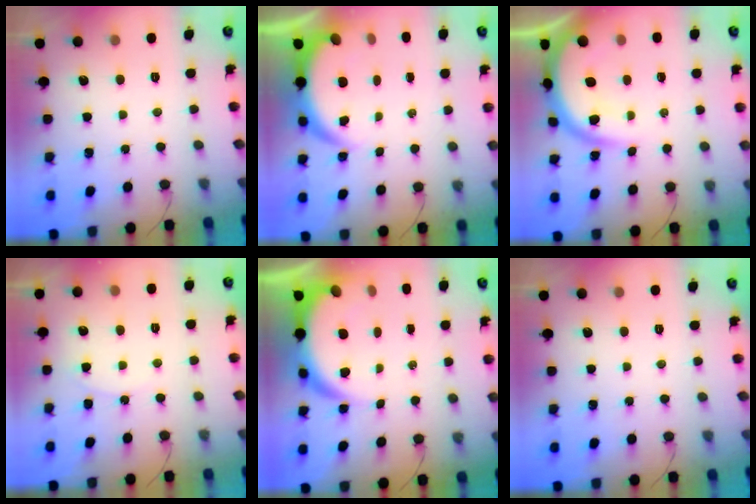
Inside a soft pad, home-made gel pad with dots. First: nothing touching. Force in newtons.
{"total": 4.7, "press": 4.7, "slide": 0.3}
{"total": 11.3, "press": 11.2, "slide": 1.2}
{"total": 4.2, "press": 4.2, "slide": 0.4}
{"total": 9.1, "press": 9.0, "slide": 1.1}
{"total": 0.0}